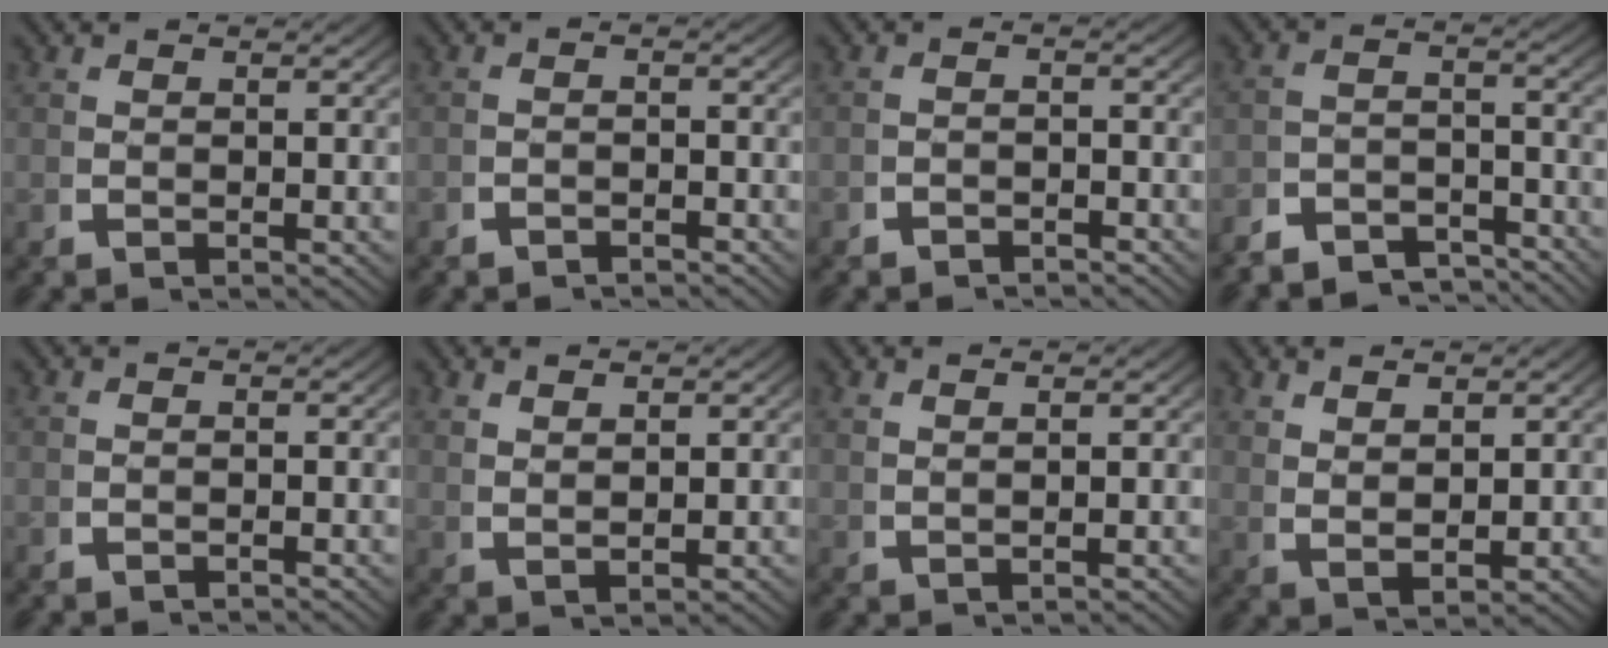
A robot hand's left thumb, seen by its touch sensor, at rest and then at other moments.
{"total": 1.8, "force": [-1.8, 0.2, 0.2], "torque": [-0.002, -0.007, -0.030]}
{"total": 2.2, "force": [-2.1, 0.4, 0.2], "torque": [-0.002, -0.008, -0.036]}
{"total": 5.6, "force": [-4.9, 2.1, 1.7], "torque": [-0.015, -0.024, -0.084]}
{"total": 0.6, "force": [-0.6, 0.0, 0.1], "torque": [0.000, 0.000, -0.012]}
{"total": 2.0, "force": [1.7, 0.0, 1.0], "torque": [-0.016, 0.002, 0.045]}
{"total": 1.5, "force": [1.1, -0.3, 0.9], "torque": [-0.017, 0.003, 0.030]}
{"total": 2.8, "force": [1.9, 0.8, 1.9], "torque": [-0.034, -0.004, 0.050]}